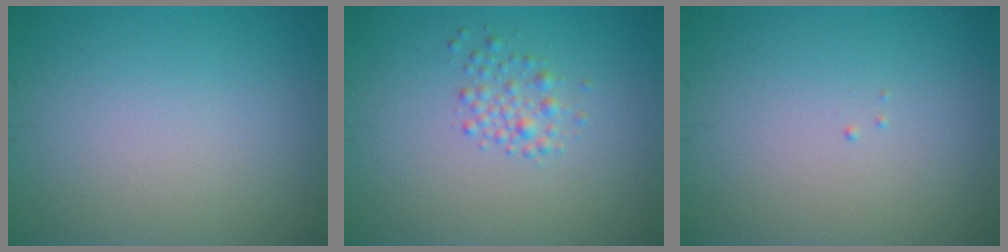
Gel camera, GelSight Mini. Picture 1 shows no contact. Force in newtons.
{"total": 1.7, "press": 1.7, "slide": 0.1}
{"total": 0.0}